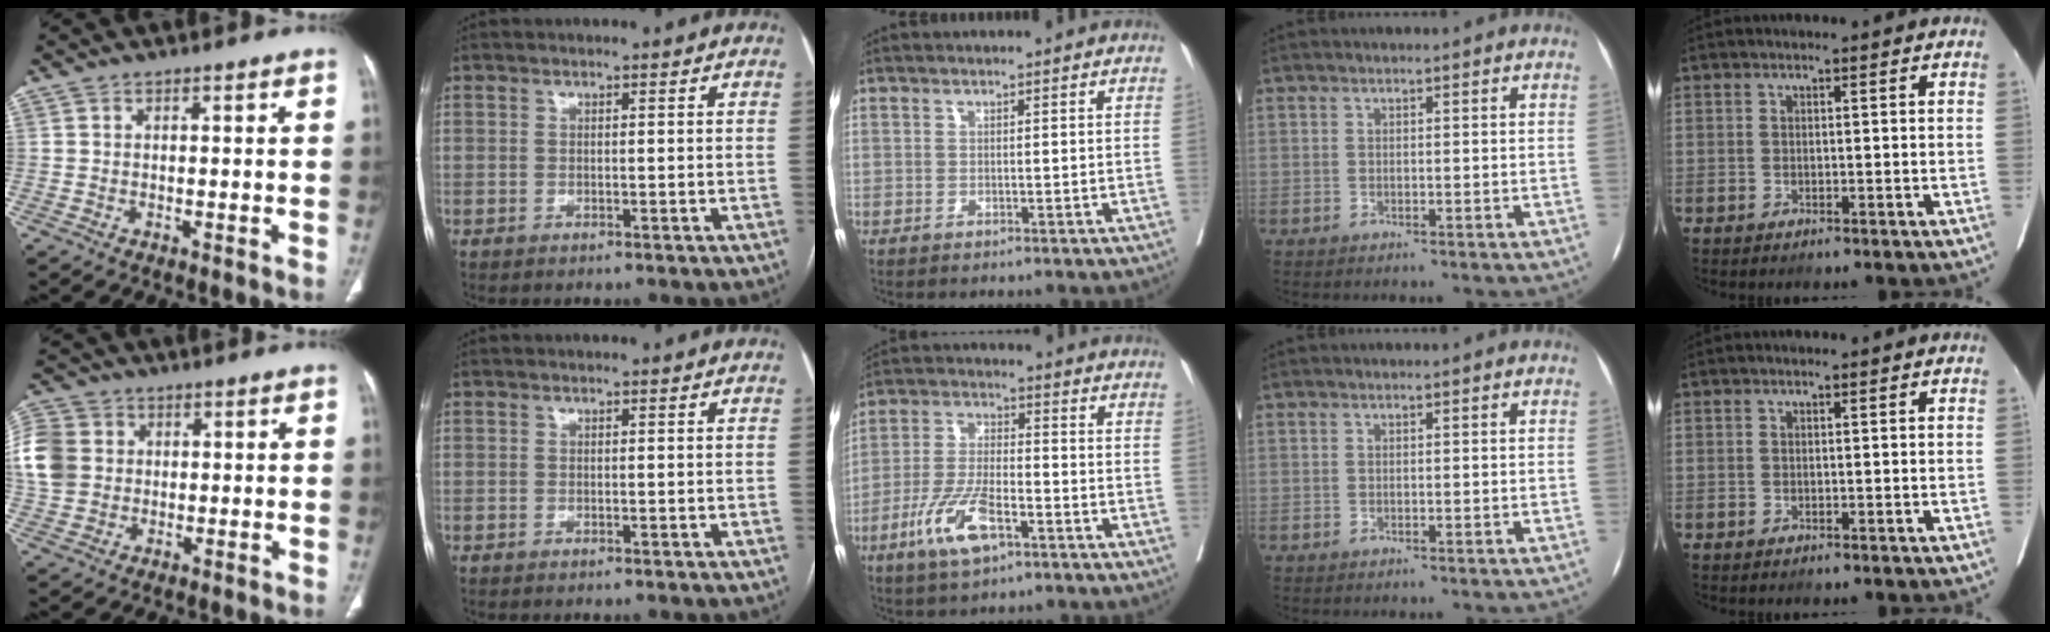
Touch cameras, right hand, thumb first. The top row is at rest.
{"thumb": {"total": 13.8, "force": [1.4, 12.0, 6.7], "torque": [-0.169, 0.025, 0.029]}, "middle": {"total": 9.6, "force": [-4.9, 2.9, 7.7], "torque": [-0.163, -0.008, -0.093]}}